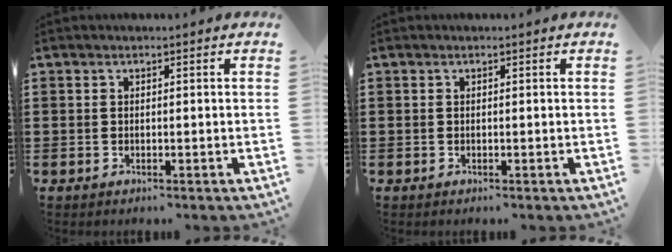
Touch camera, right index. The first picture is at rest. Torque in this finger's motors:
{"motor_torque": [0.26, 0.49, 0.00, 0.00]}